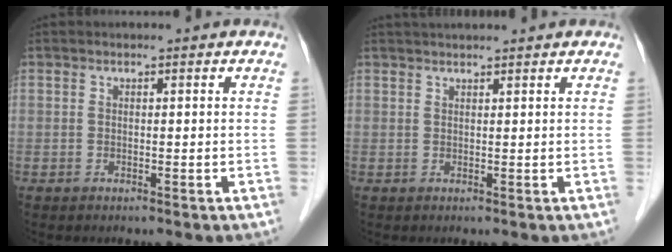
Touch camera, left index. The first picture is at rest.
{"total": 5.8, "force": [5.4, -0.1, 2.2], "torque": [-0.027, 0.036, 0.071]}